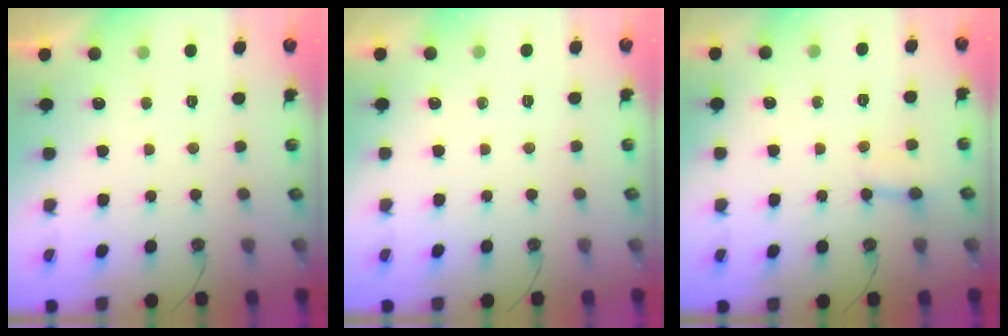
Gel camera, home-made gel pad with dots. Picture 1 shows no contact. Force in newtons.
{"total": 0.0}
{"total": 2.7, "press": 2.7, "slide": 0.2}